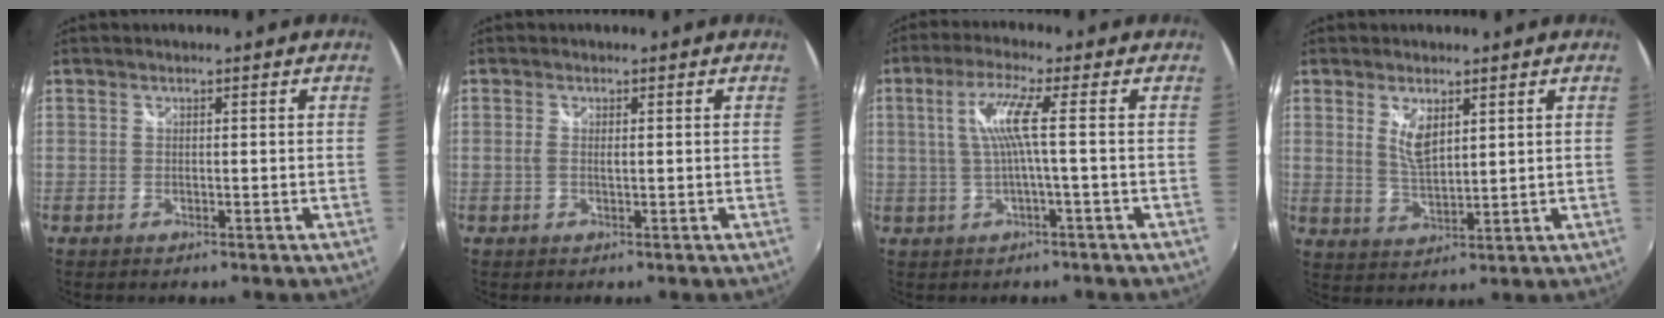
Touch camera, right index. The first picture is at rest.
{"total": 1.2, "force": [0.1, 0.2, 1.2], "torque": [-0.026, 0.000, -0.001]}
{"total": 5.9, "force": [0.1, -0.9, 5.8], "torque": [-0.119, -0.001, 0.011]}
{"total": 5.2, "force": [2.2, 2.1, 4.2], "torque": [-0.072, -0.006, 0.043]}